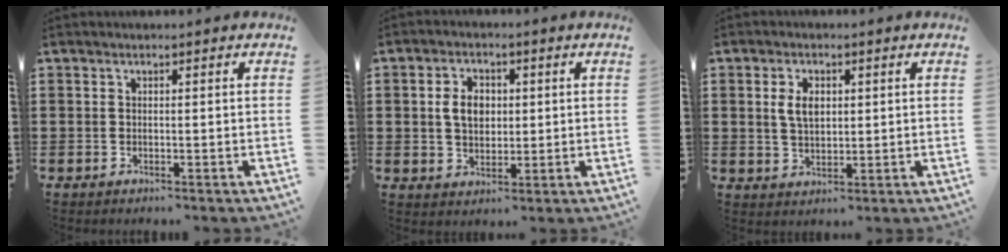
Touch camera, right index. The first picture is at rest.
{"total": 4.9, "force": [0.6, 3.4, 3.5], "torque": [-0.076, 0.008, 0.004]}
{"total": 4.2, "force": [0.9, 2.5, 3.2], "torque": [-0.061, 0.007, 0.014]}